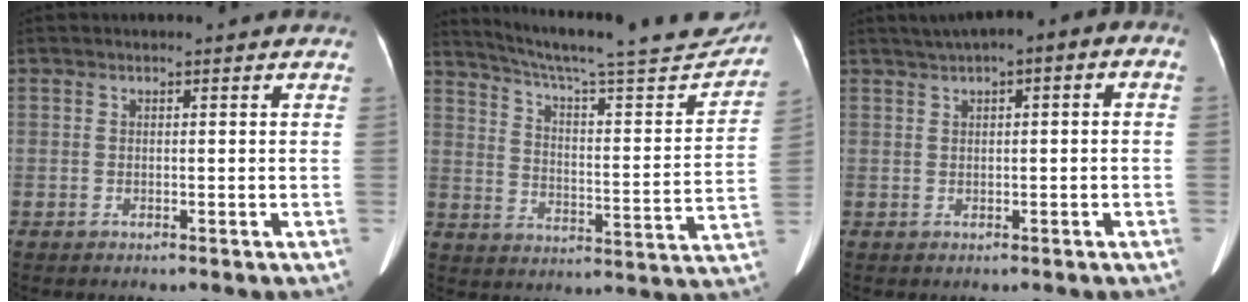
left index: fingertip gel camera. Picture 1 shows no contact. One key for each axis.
{"total": 25.5, "fx": 23.1, "fy": 2.4, "fz": 10.6, "tx": -0.165, "ty": -0.054, "tz": 0.302}
{"total": 6.1, "fx": 2.2, "fy": 1.7, "fz": 5.4, "tx": -0.086, "ty": 0.033, "tz": 0.026}